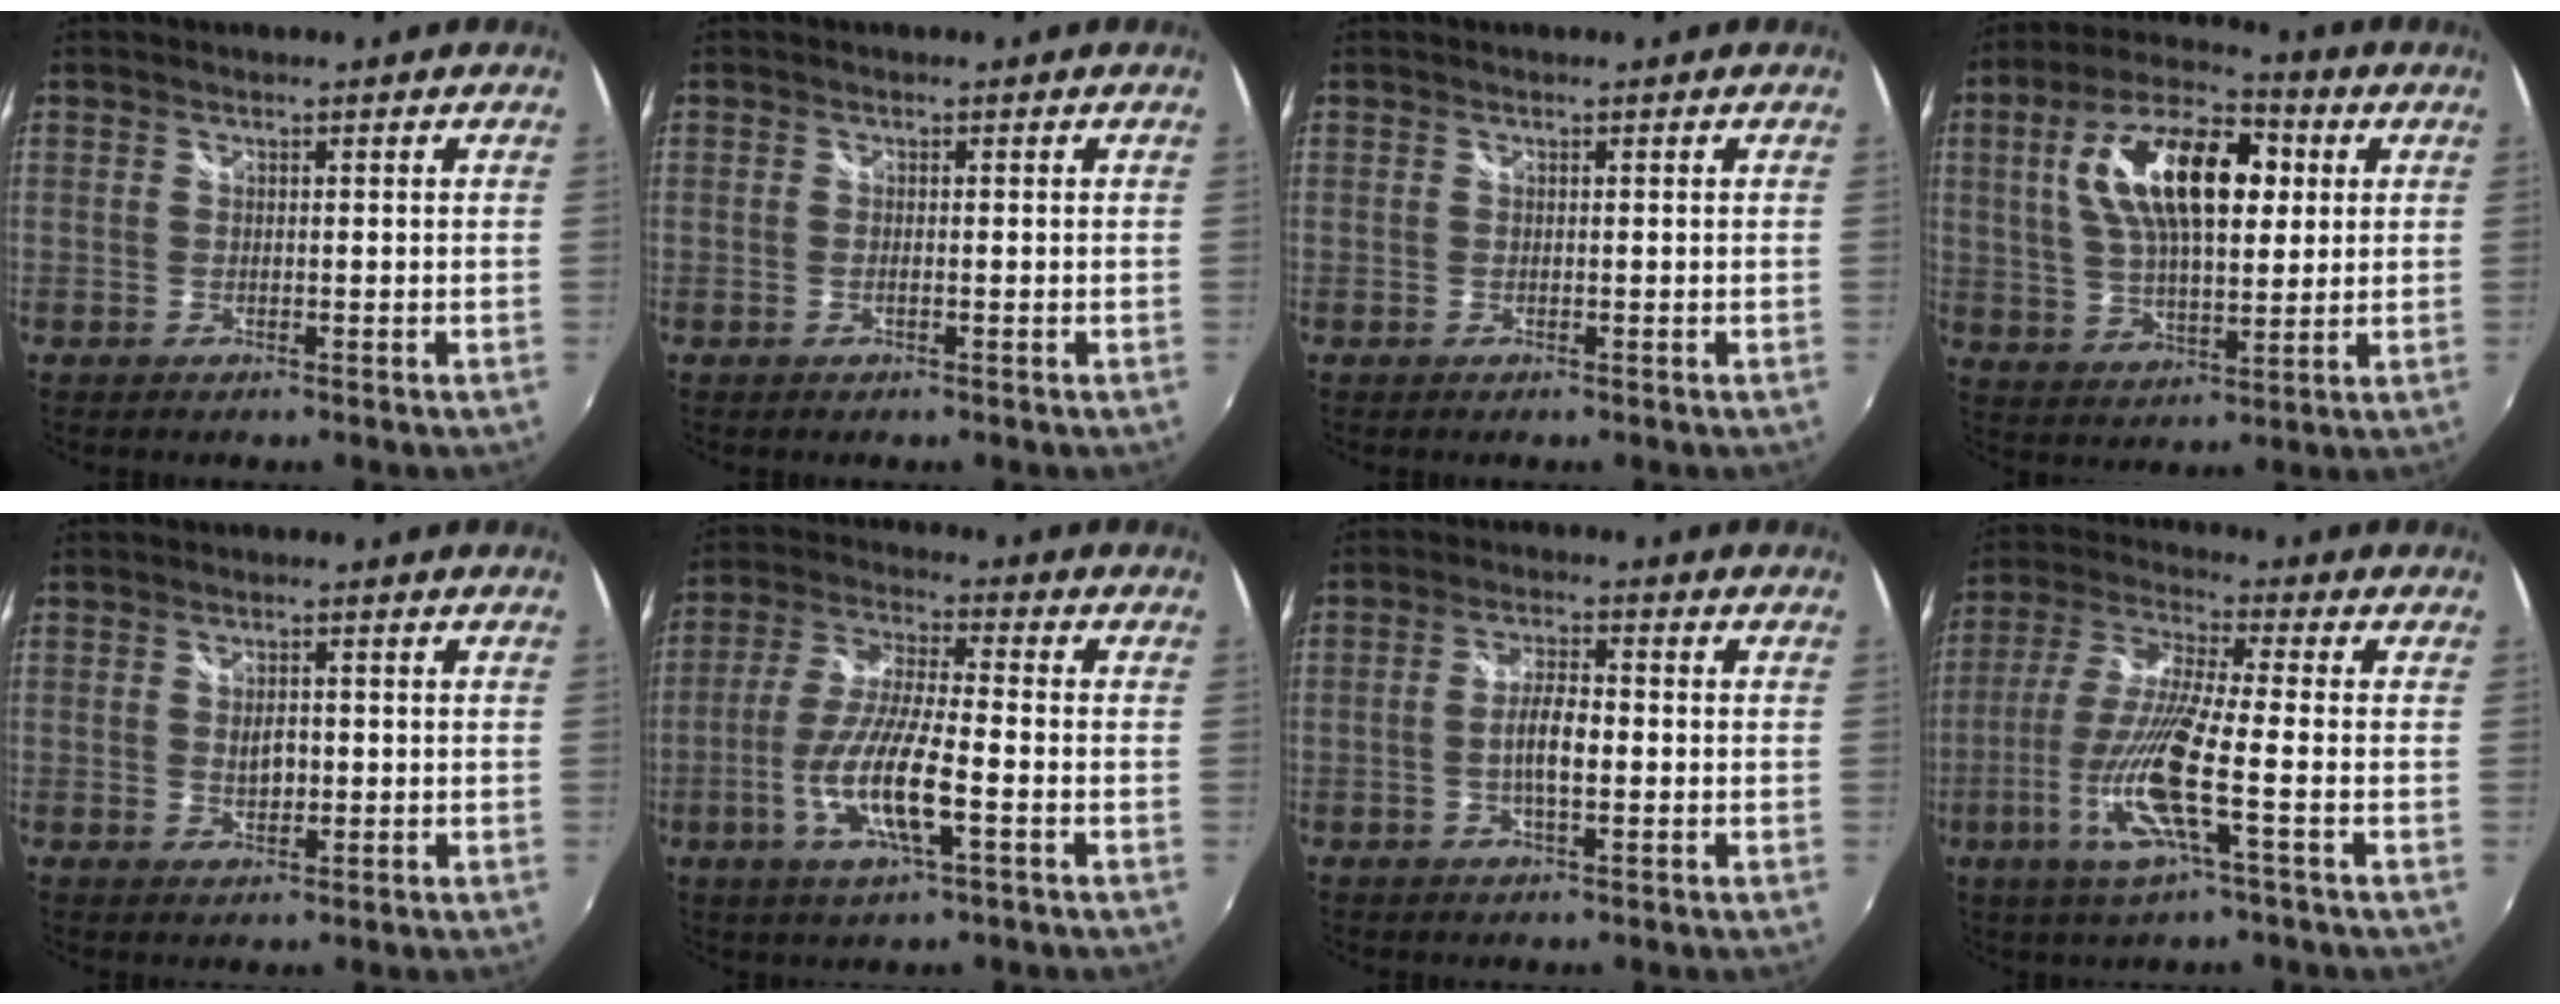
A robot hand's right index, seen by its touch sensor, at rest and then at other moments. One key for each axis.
{"total": 0.5, "fx": -0.2, "fy": 0.0, "fz": 0.5, "tx": -0.009, "ty": 0.000, "tz": -0.005}
{"total": 0.0}
{"total": 18.6, "fx": 4.5, "fy": 8.7, "fz": 15.8, "tx": -0.290, "ty": 0.031, "tz": 0.077}
{"total": 2.9, "fx": -0.1, "fy": 1.9, "fz": 2.2, "tx": -0.034, "ty": 0.000, "tz": -0.001}
{"total": 12.6, "fx": -4.3, "fy": 2.4, "fz": 11.6, "tx": -0.241, "ty": -0.011, "tz": -0.081}
{"total": 5.2, "fx": -1.0, "fy": 1.5, "fz": 4.9, "tx": -0.092, "ty": 0.004, "tz": -0.019}
{"total": 14.3, "fx": -4.9, "fy": 1.3, "fz": 13.4, "tx": -0.281, "ty": -0.017, "tz": -0.094}